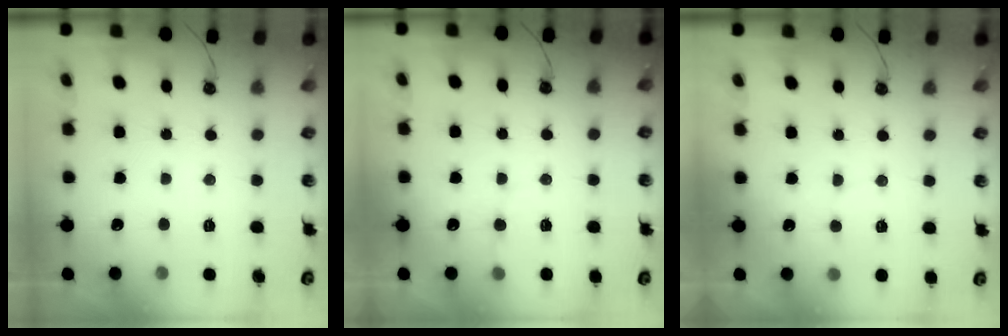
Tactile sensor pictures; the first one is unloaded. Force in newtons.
{"total": 4.1, "press": 3.8, "slide": 1.5}
{"total": 2.7, "press": 2.4, "slide": 1.2}